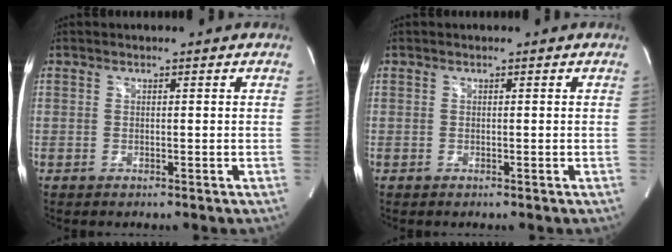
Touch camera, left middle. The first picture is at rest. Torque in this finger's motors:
{"motor_torque": [0.10, -0.16, 0.09, 0.02]}